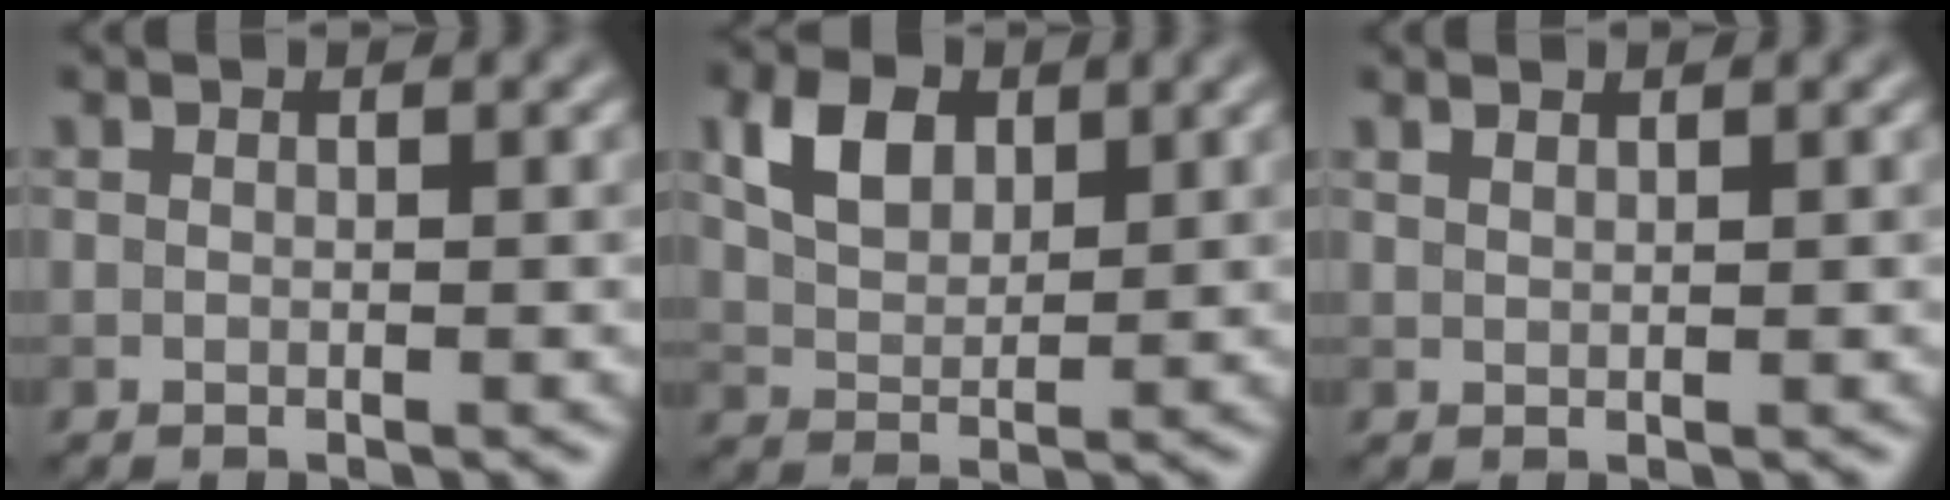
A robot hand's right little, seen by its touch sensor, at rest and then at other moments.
{"total": 4.3, "force": [1.9, 2.8, 2.6], "torque": [-0.057, 0.005, 0.036]}
{"total": 0.8, "force": [0.7, 0.1, 0.3], "torque": [-0.004, -0.001, 0.012]}